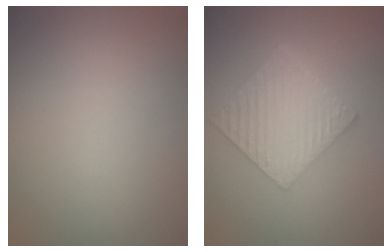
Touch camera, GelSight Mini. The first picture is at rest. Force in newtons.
{"total": 6.4, "press": 4.3, "slide": 4.8}